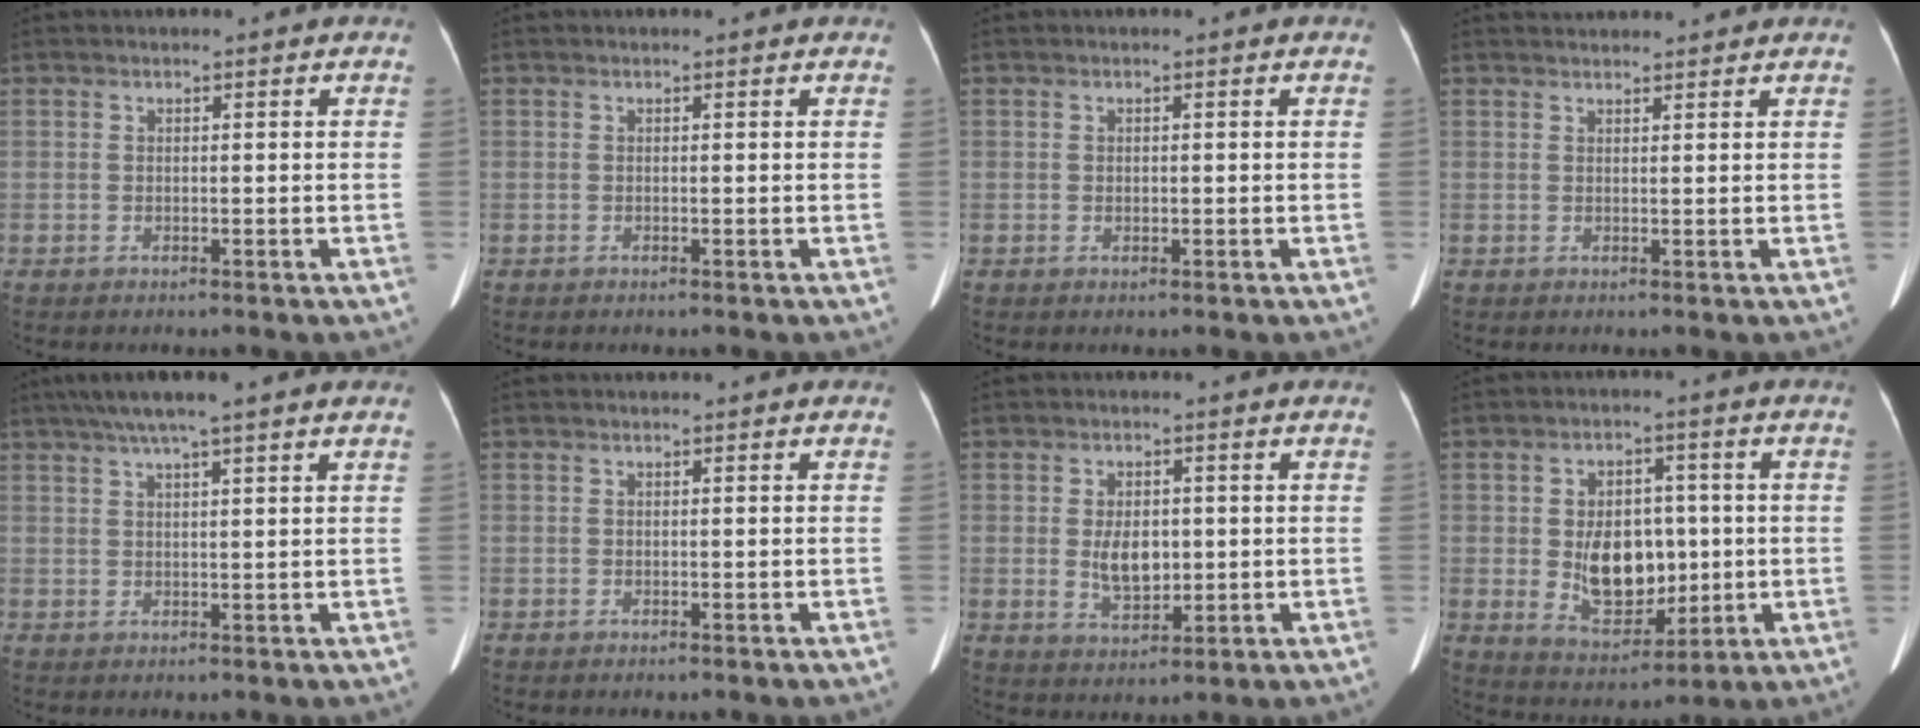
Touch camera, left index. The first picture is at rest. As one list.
[{"total": 0.6, "force": [0.5, 0.0, 0.1], "torque": [-0.004, 0.001, 0.003]}, {"total": 0.5, "force": [0.0, 0.4, 0.3], "torque": [-0.007, 0.000, 0.001]}, {"total": 4.7, "force": [4.6, 0.5, 0.9], "torque": [-0.014, 0.033, 0.063]}, {"total": 8.0, "force": [6.0, -0.4, 5.2], "torque": [-0.090, 0.035, 0.094]}, {"total": 0.0}, {"total": 5.5, "force": [0.2, 3.1, 4.5], "torque": [-0.087, -0.001, 0.014]}, {"total": 10.4, "force": [-0.2, 6.6, 8.0], "torque": [-0.142, 0.004, 0.010]}]